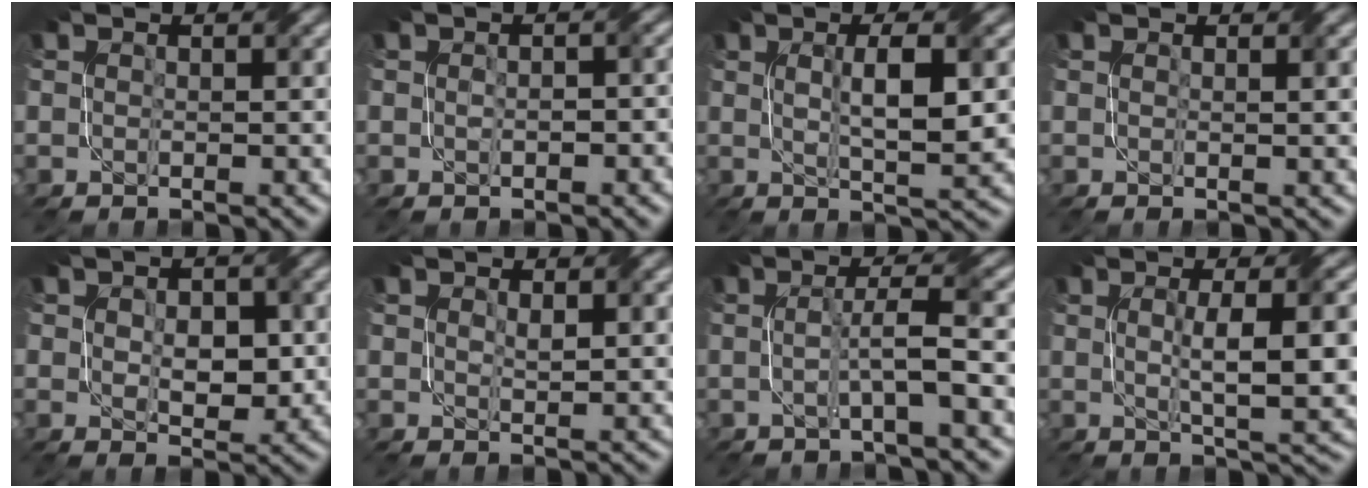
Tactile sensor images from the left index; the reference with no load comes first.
{"total": 1.7, "force": [-0.3, 0.9, 1.3], "torque": [-0.025, -0.002, -0.003]}
{"total": 5.3, "force": [0.7, 1.0, 5.2], "torque": [-0.086, 0.002, 0.015]}
{"total": 1.5, "force": [0.5, 0.3, 1.4], "torque": [-0.017, 0.001, 0.005]}
{"total": 3.8, "force": [0.2, 2.4, 3.0], "torque": [-0.050, -0.006, 0.007]}
{"total": 1.5, "force": [0.8, 0.6, 1.1], "torque": [-0.023, -0.003, 0.019]}
{"total": 3.9, "force": [-0.4, 0.2, 3.9], "torque": [-0.067, 0.004, -0.014]}
{"total": 7.4, "force": [0.5, 1.7, 7.2], "torque": [-0.103, 0.001, 0.012]}